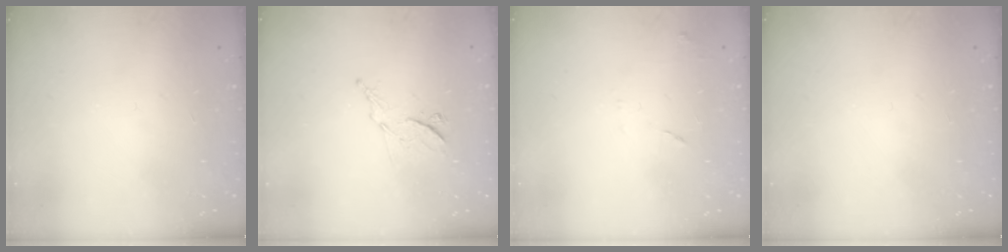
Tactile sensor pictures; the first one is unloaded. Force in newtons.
{"total": 7.6, "press": 7.5, "slide": 1.1}
{"total": 5.7, "press": 5.7, "slide": 0.7}
{"total": 0.0}